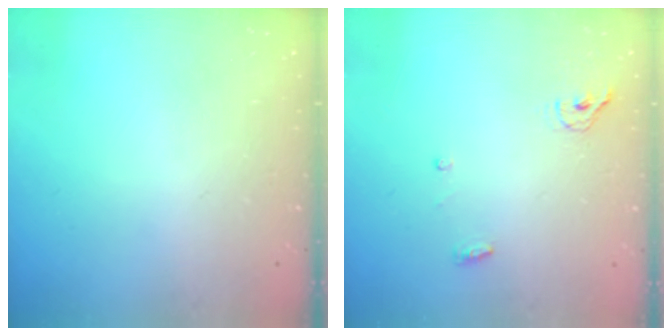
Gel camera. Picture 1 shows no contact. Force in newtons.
{"total": 4.4, "press": 4.3, "slide": 1.1}